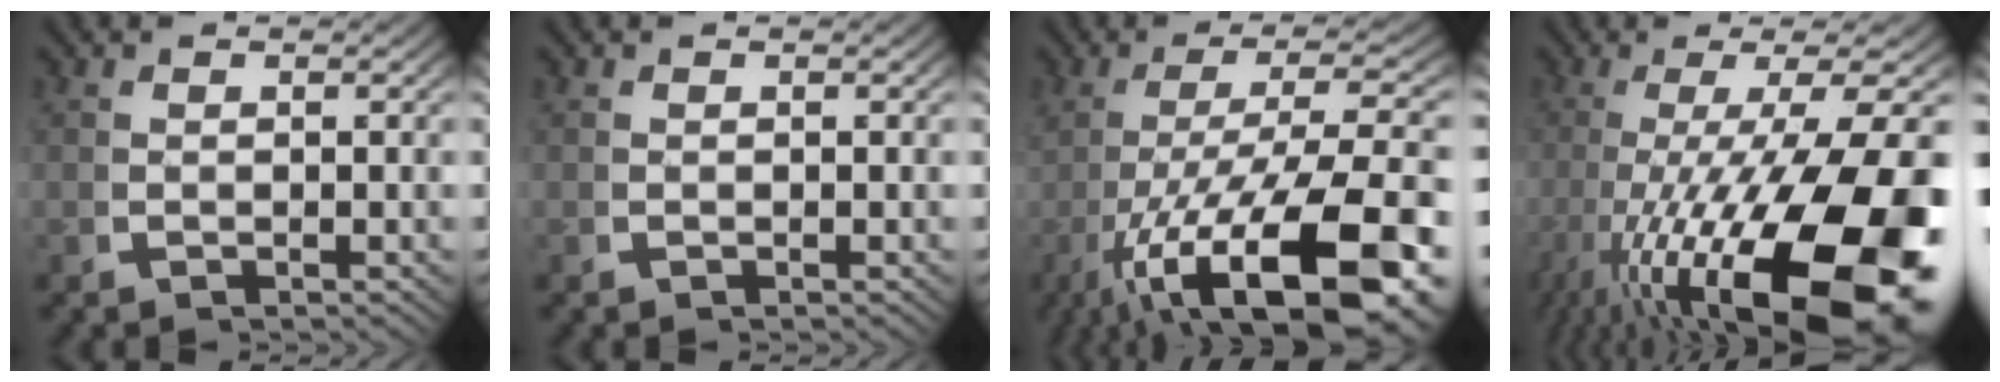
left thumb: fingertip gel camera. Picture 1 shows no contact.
{"total": 0.0}
{"total": 14.9, "force": [-4.5, 6.4, 12.6], "torque": [-0.232, -0.042, -0.036]}
{"total": 18.2, "force": [-4.7, 8.4, 15.5], "torque": [-0.283, -0.046, -0.027]}